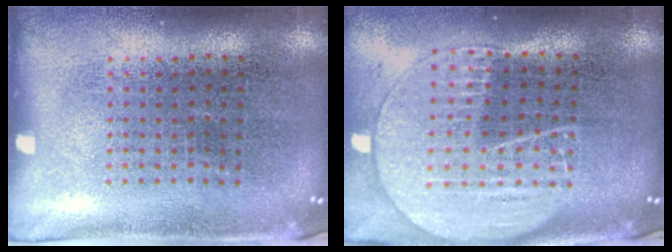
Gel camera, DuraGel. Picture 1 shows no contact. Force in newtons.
{"total": 1.9, "press": 1.8, "slide": 0.8}